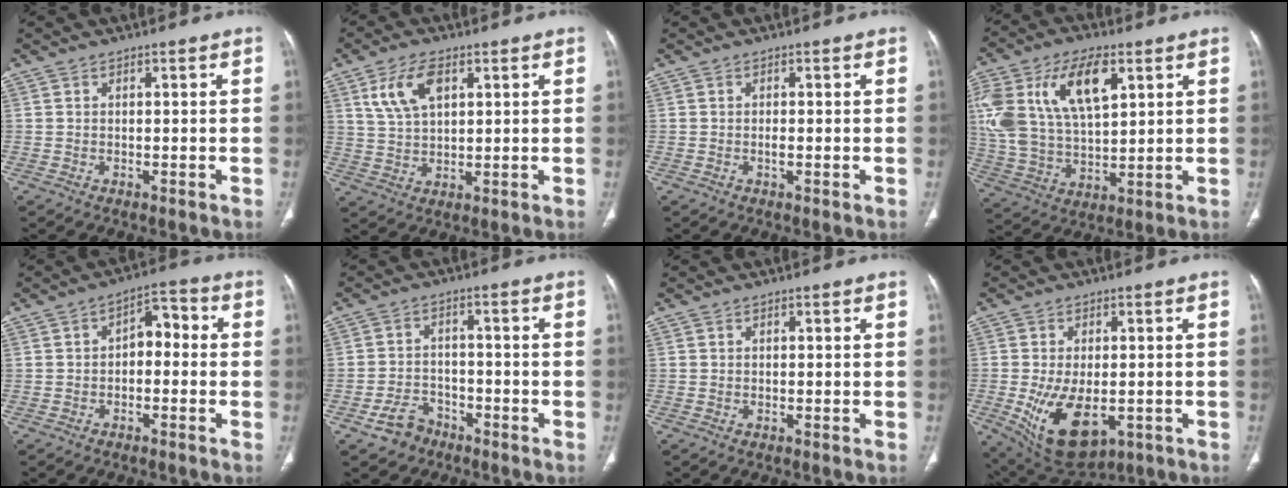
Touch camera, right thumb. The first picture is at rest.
{"total": 8.2, "force": [3.5, 4.4, 6.0], "torque": [-0.112, -0.005, 0.072]}
{"total": 0.9, "force": [-0.2, 0.3, 0.8], "torque": [-0.016, -0.001, -0.004]}
{"total": 21.0, "force": [7.7, 11.0, 16.2], "torque": [-0.328, -0.002, 0.147]}
{"total": 5.9, "force": [-0.5, 3.7, 4.5], "torque": [-0.044, 0.034, -0.020]}
{"total": 5.4, "force": [-3.5, 3.8, 1.5], "torque": [-0.016, 0.029, -0.058]}
{"total": 0.0}
{"total": 12.7, "force": [-3.1, 7.1, 10.1], "torque": [-0.171, -0.009, -0.028]}